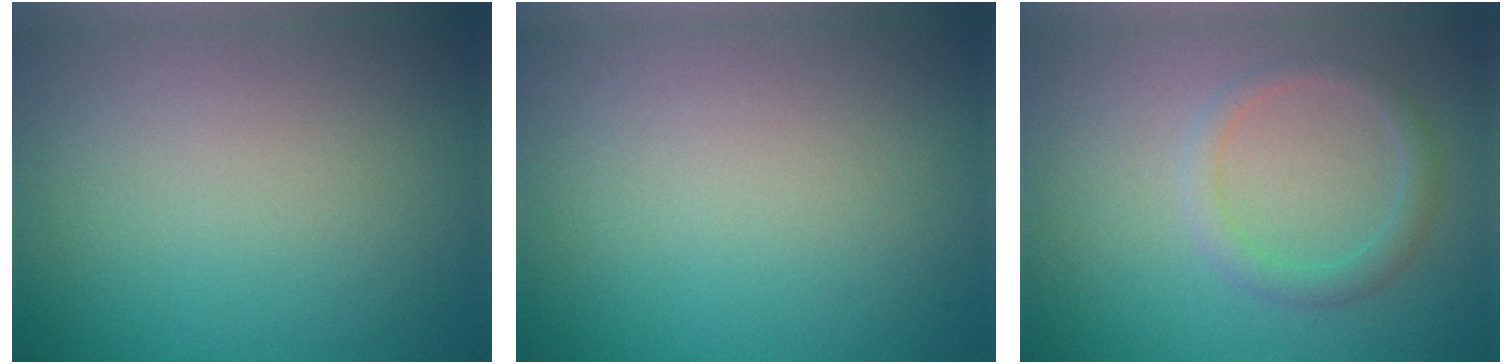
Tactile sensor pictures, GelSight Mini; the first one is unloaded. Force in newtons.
{"total": 0.0}
{"total": 1.9, "press": 1.9, "slide": 0.1}